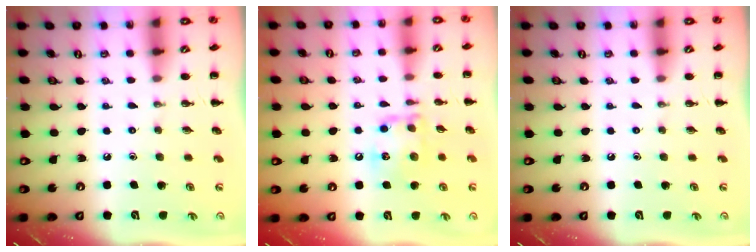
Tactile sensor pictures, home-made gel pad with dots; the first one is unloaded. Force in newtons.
{"total": 13.4, "press": 13.3, "slide": 1.3}
{"total": 0.0}